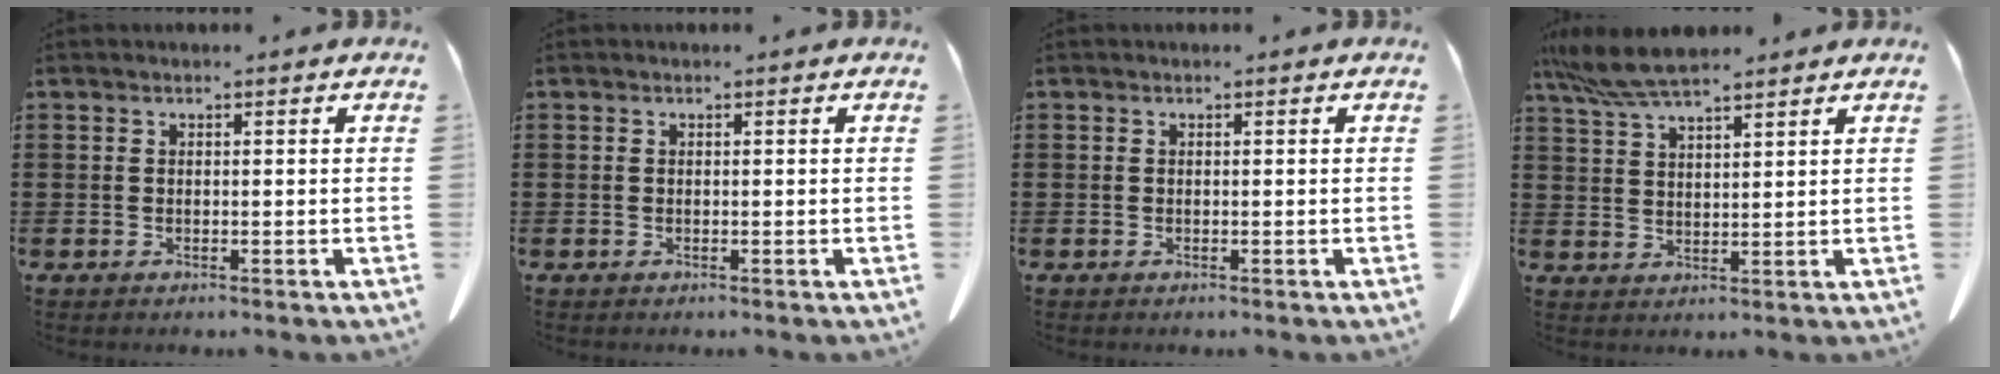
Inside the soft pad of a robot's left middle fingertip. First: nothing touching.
{"total": 0.0}
{"total": 0.0}
{"total": 6.9, "force": [5.8, 1.1, 3.6], "torque": [-0.087, -0.014, 0.109]}